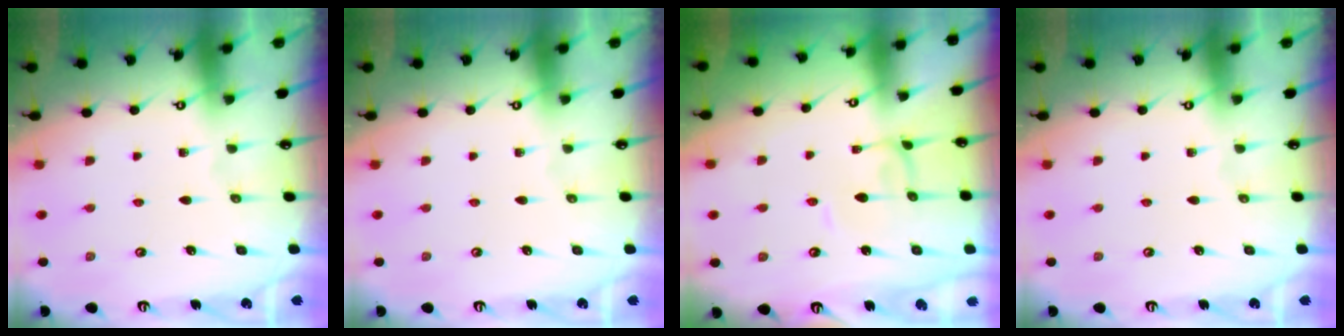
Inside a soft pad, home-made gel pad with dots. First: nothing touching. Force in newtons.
{"total": 0.0}
{"total": 2.6, "press": 2.6, "slide": 0.0}
{"total": 0.0}